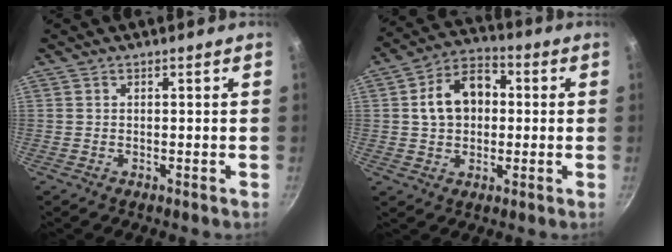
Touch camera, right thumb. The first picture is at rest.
{"total": 11.5, "force": [1.2, 8.5, 7.7], "torque": [-0.097, 0.026, 0.008]}